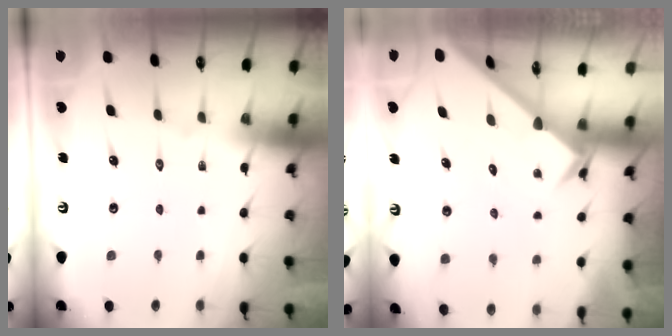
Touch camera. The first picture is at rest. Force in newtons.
{"total": 2.6, "press": 2.6, "slide": 0.2}